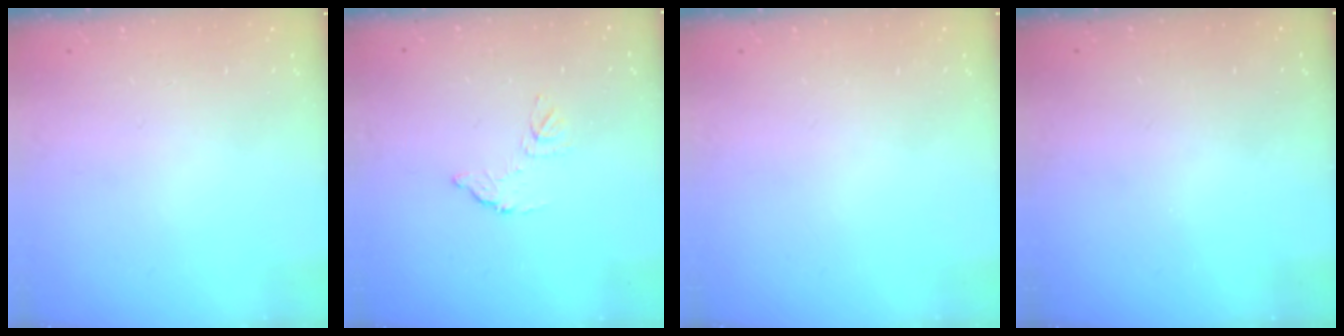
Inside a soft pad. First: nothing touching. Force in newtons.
{"total": 7.7, "press": 7.7, "slide": 0.4}
{"total": 0.0}
{"total": 2.9, "press": 2.8, "slide": 0.9}